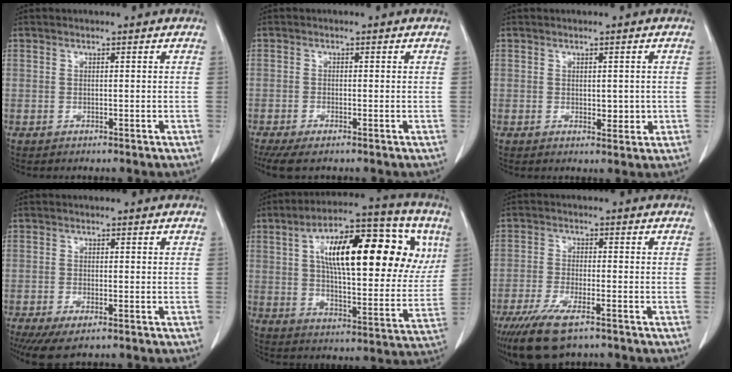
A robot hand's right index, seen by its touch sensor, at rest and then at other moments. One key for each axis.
{"total": 4.2, "fx": -3.1, "fy": 0.8, "fz": 2.7, "tx": -0.044, "ty": -0.007, "tz": -0.051}
{"total": 2.4, "fx": 0.1, "fy": 1.4, "fz": 2.0, "tx": -0.022, "ty": -0.003, "tz": 0.009}
{"total": 4.2, "fx": -2.6, "fy": 1.2, "fz": 3.1, "tx": -0.052, "ty": -0.009, "tz": -0.040}
{"total": 25.1, "fx": 8.0, "fy": 8.3, "fz": 22.3, "tx": -0.341, "ty": 0.045, "tz": 0.116}
{"total": 8.9, "fx": -6.0, "fy": 2.1, "fz": 6.2, "tx": -0.115, "ty": -0.019, "tz": -0.100}